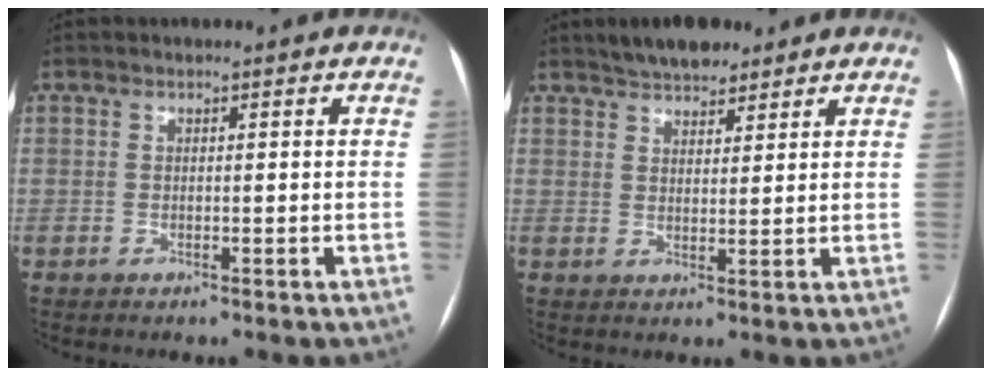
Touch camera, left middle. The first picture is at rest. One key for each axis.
{"total": 6.0, "fx": 5.0, "fy": 2.2, "fz": 2.6, "tx": -0.042, "ty": 0.014, "tz": 0.085}